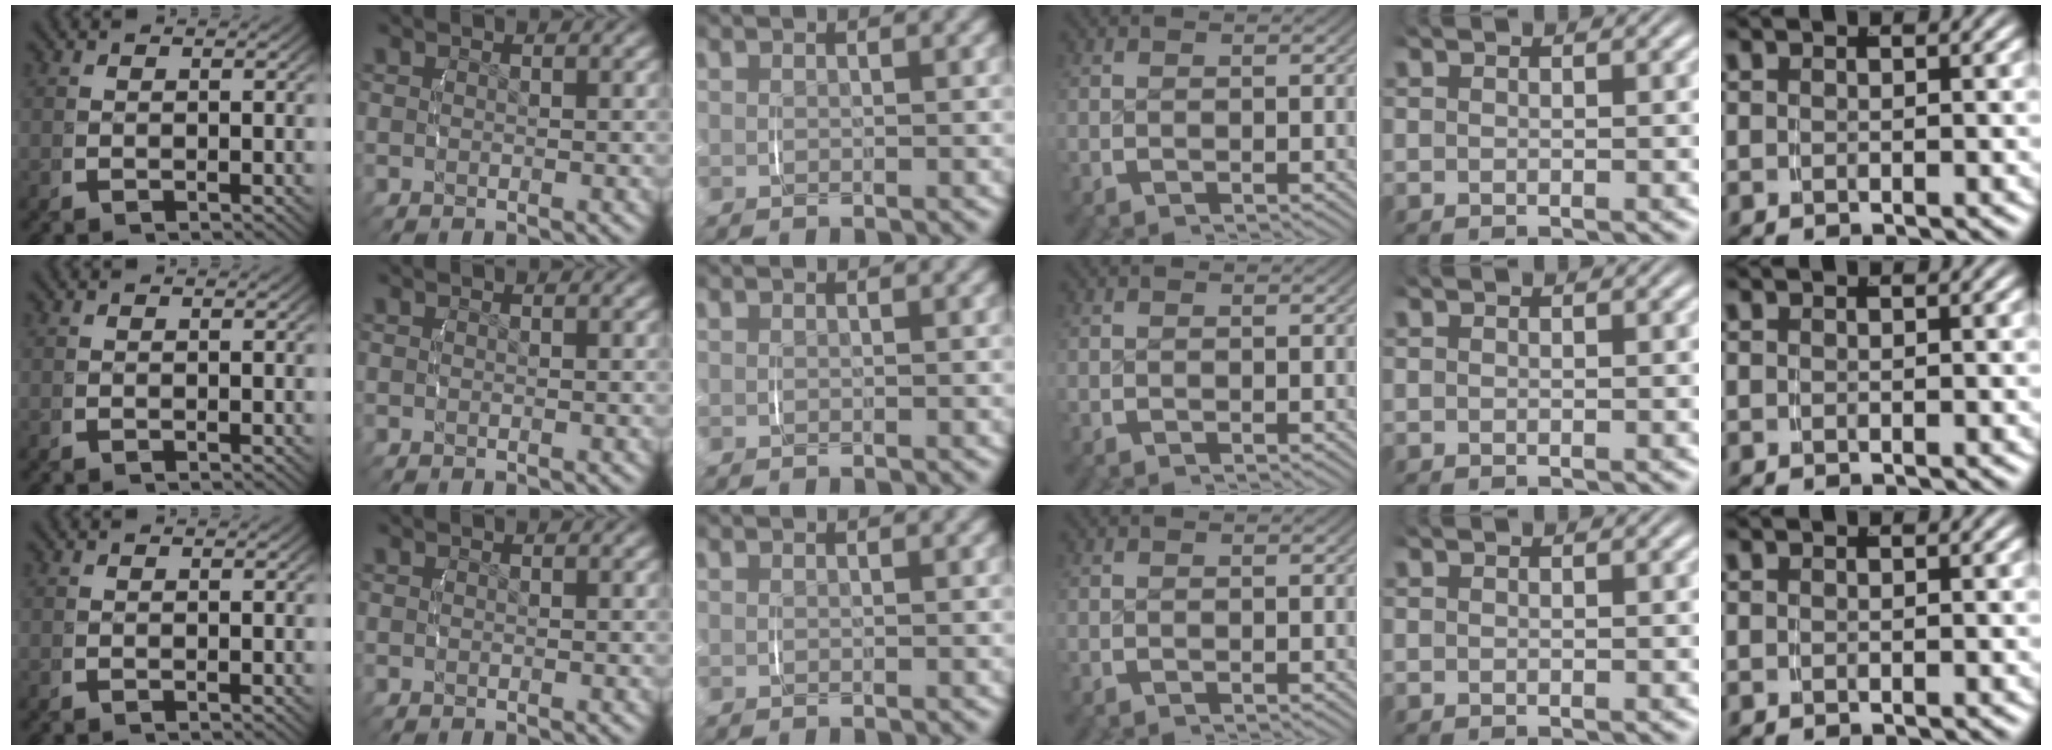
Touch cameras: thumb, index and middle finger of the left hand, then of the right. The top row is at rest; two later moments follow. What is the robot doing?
{"motion": "lift_and_place", "object": "backpack"}